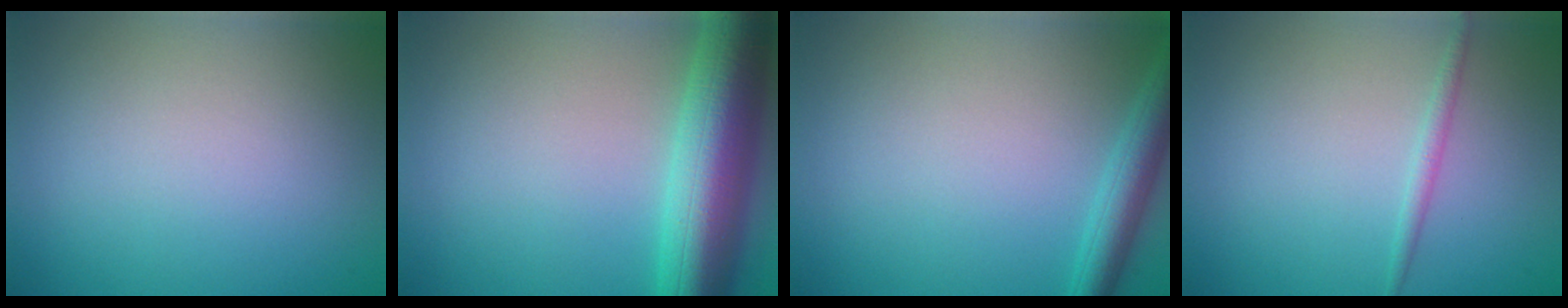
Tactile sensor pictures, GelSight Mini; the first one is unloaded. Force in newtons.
{"total": 9.5, "press": 9.5, "slide": 0.1}
{"total": 3.3, "press": 3.3, "slide": 0.1}
{"total": 1.1, "press": 1.1, "slide": 0.1}